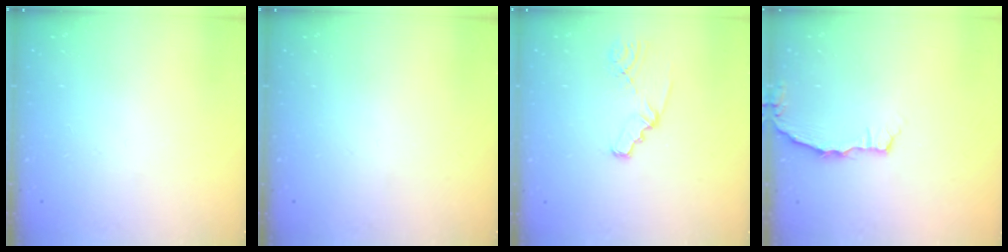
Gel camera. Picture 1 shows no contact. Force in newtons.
{"total": 0.0}
{"total": 1.9, "press": 1.9, "slide": 0.3}
{"total": 2.8, "press": 2.8, "slide": 0.4}